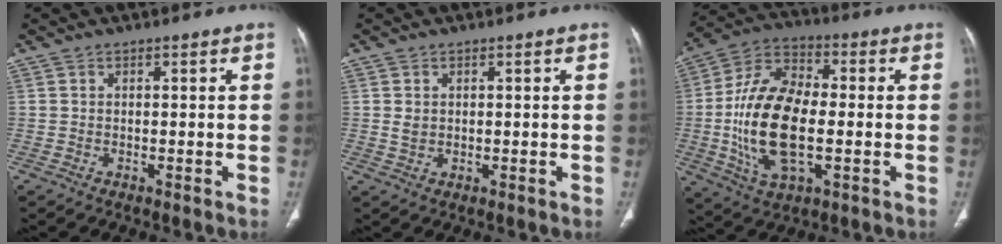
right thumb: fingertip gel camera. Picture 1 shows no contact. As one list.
[{"total": 1.9, "force": [0.4, 1.5, 1.1], "torque": [-0.016, -0.004, 0.012]}, {"total": 18.9, "force": [-2.1, 9.8, 16.0], "torque": [-0.311, 0.014, -0.037]}]